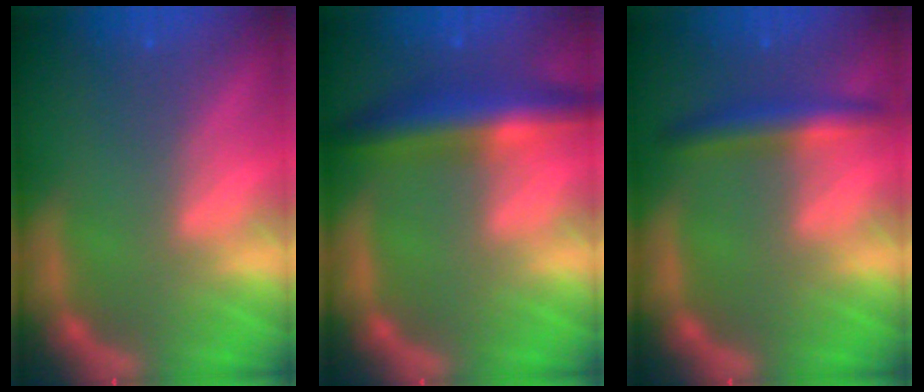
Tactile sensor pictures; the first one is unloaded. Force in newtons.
{"total": 5.9}
{"total": 3.5}